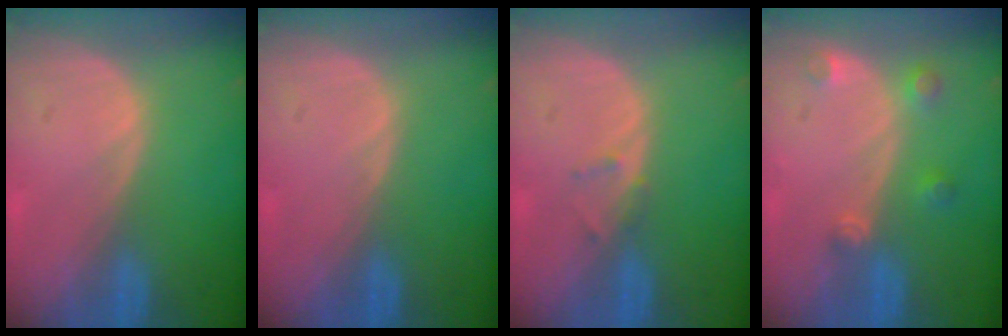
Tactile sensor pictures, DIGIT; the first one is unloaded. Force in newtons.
{"total": 0.5, "press": 0.0, "slide": 0.5}
{"total": 1.3, "press": 1.1, "slide": 0.8}
{"total": 3.3, "press": 3.0, "slide": 1.2}